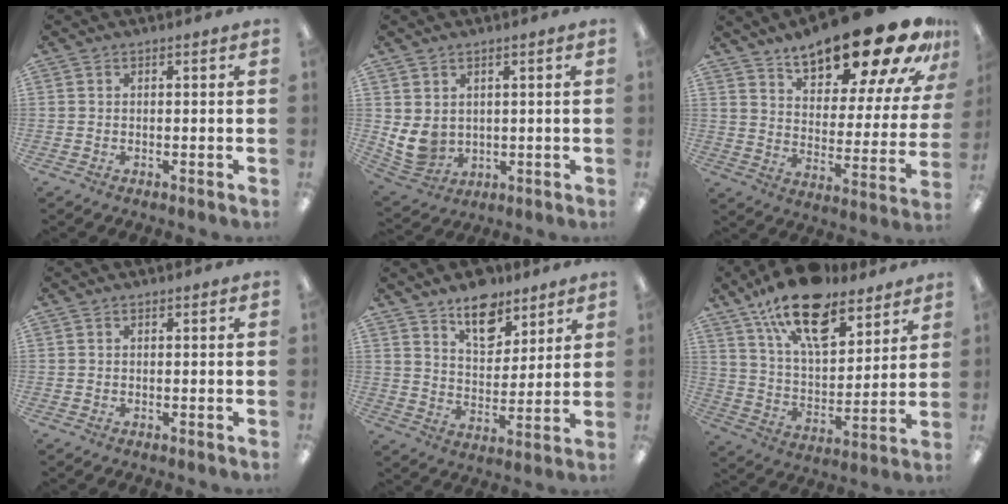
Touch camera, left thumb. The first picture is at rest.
{"total": 7.1, "force": [1.9, 5.7, 3.7], "torque": [-0.092, -0.012, 0.040]}
{"total": 23.8, "force": [18.0, 7.3, 13.7], "torque": [-0.194, -0.114, 0.290]}
{"total": 0.0}
{"total": 11.7, "force": [8.9, 6.0, 4.8], "torque": [-0.060, -0.054, 0.158]}
{"total": 20.1, "force": [13.7, 9.2, 11.4], "torque": [-0.188, -0.073, 0.240]}